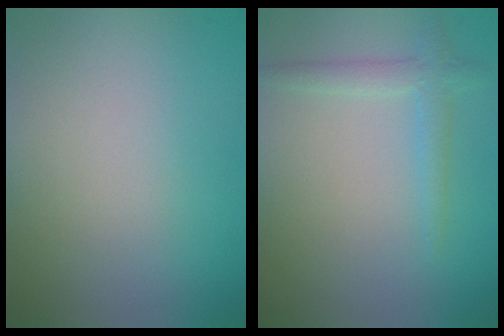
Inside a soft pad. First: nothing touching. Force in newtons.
{"total": 1.9, "press": 1.9, "slide": 0.1}